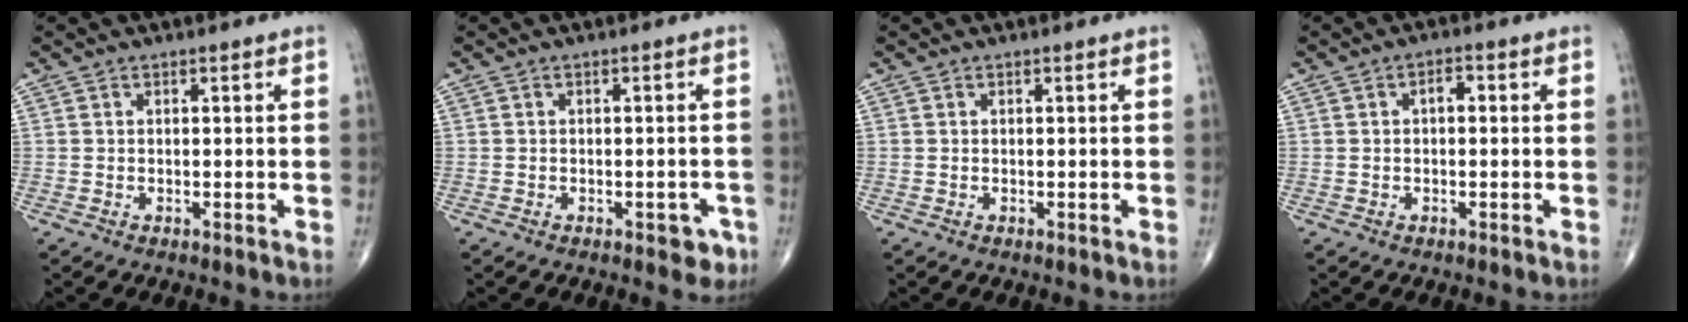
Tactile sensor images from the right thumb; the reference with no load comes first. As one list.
[{"total": 3.3, "force": [-1.7, 1.8, 2.2], "torque": [-0.009, 0.009, -0.019]}, {"total": 0.0}, {"total": 2.0, "force": [0.2, 1.0, 1.7], "torque": [-0.020, 0.005, -0.001]}]